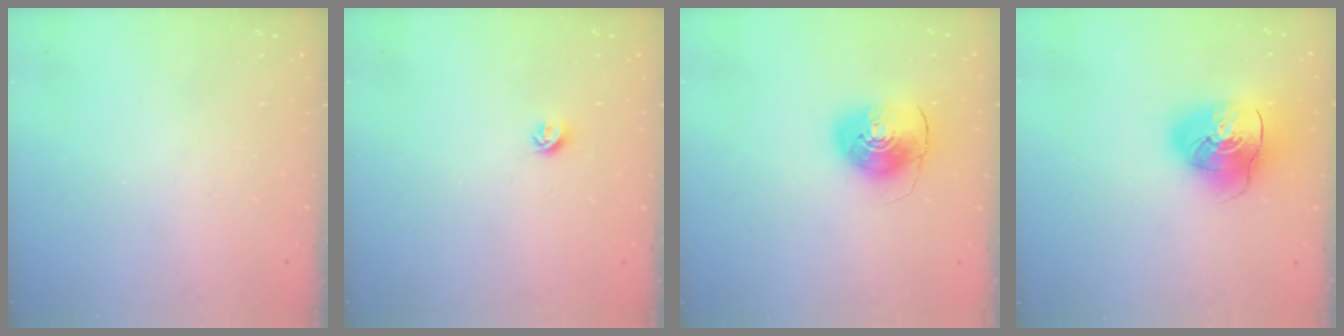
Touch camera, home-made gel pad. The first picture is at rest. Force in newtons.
{"total": 5.3, "press": 5.2, "slide": 0.7}
{"total": 9.3, "press": 9.3, "slide": 1.1}
{"total": 16.2, "press": 16.0, "slide": 2.6}